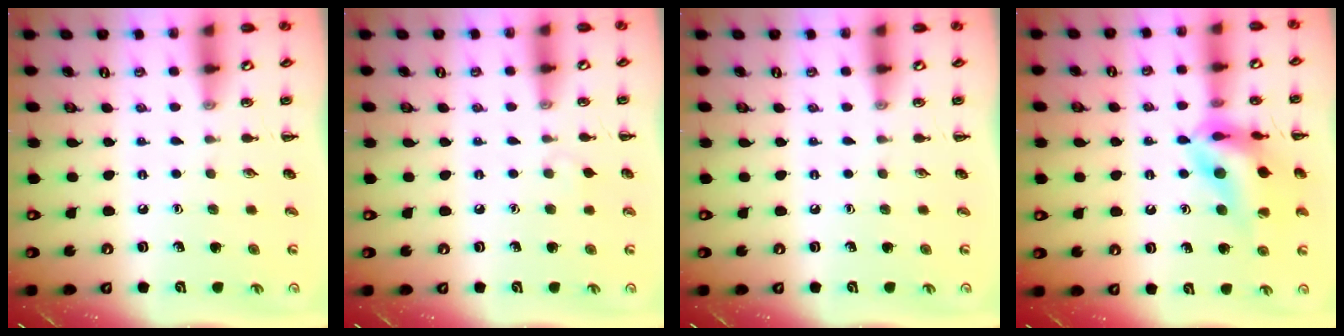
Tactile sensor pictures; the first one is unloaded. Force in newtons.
{"total": 2.8, "press": 2.5, "slide": 1.1}
{"total": 0.0}
{"total": 15.0, "press": 14.8, "slide": 2.8}